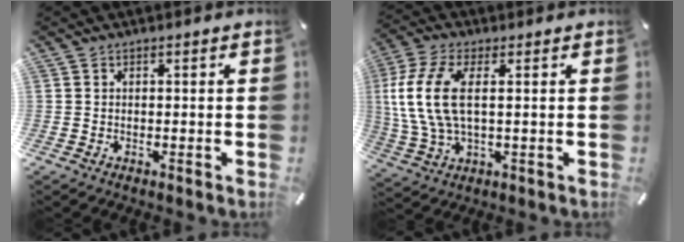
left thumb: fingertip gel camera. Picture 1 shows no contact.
{"total": 12.4, "force": [1.8, 5.9, 10.8], "torque": [-0.242, -0.009, 0.033]}